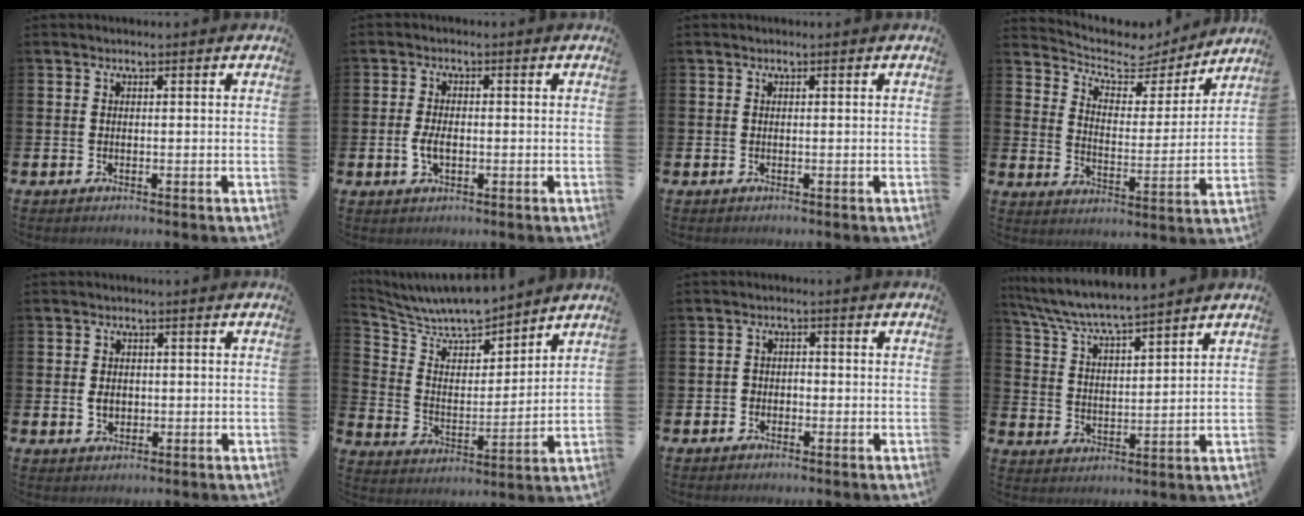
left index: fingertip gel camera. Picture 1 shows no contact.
{"total": 2.9, "force": [-0.5, 1.7, 2.3], "torque": [-0.047, 0.000, -0.013]}
{"total": 0.0}
{"total": 6.2, "force": [5.4, 2.6, 1.8], "torque": [-0.059, -0.042, 0.085]}
{"total": 2.3, "force": [0.0, 1.8, 1.4], "torque": [-0.015, 0.003, -0.006]}
{"total": 8.4, "force": [8.1, 1.5, 1.8], "torque": [-0.067, -0.066, 0.143]}
{"total": 1.6, "force": [-1.0, 1.1, 0.3], "torque": [-0.003, 0.002, -0.024]}
{"total": 6.4, "force": [6.2, 0.0, 1.6], "torque": [-0.059, -0.041, 0.108]}